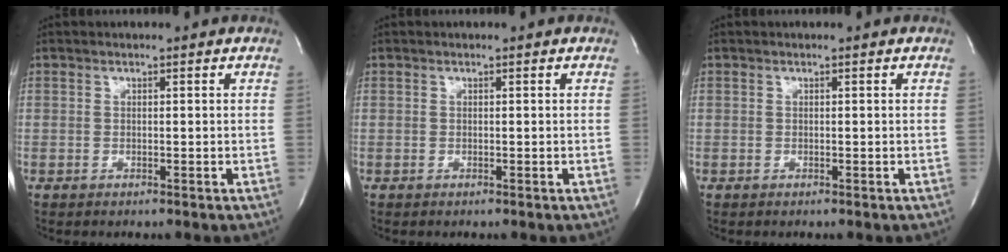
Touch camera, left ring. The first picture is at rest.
{"total": 0.0}
{"total": 0.0}